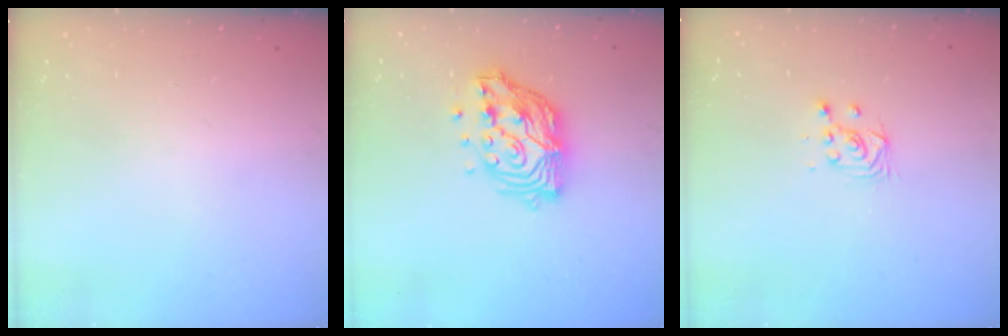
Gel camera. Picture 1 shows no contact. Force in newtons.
{"total": 14.1, "press": 14.0, "slide": 1.3}
{"total": 4.1, "press": 4.0, "slide": 0.7}